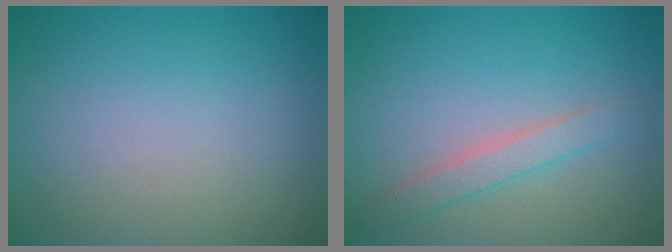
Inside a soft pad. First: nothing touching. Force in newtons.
{"total": 2.1, "press": 2.1, "slide": 0.0}